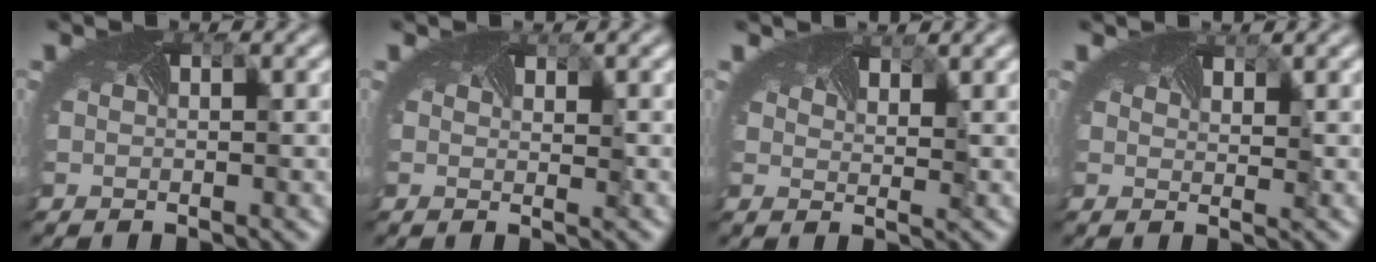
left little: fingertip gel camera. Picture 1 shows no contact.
{"total": 0.7, "force": [0.3, 0.2, 0.6], "torque": [-0.008, 0.002, 0.005]}
{"total": 2.4, "force": [1.8, 0.8, 1.3], "torque": [-0.023, 0.003, 0.023]}
{"total": 1.6, "force": [1.1, 0.6, 1.0], "torque": [-0.014, 0.001, 0.013]}